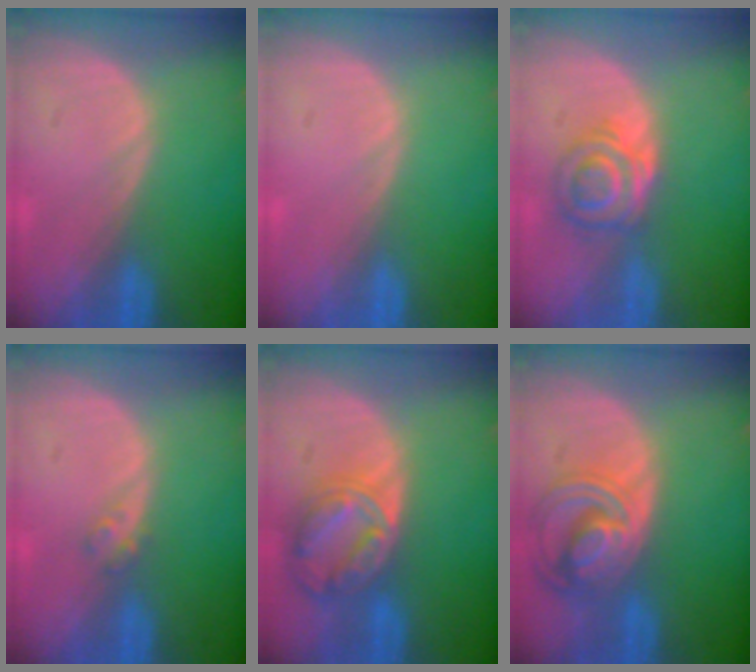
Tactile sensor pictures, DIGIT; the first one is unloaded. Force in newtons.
{"total": 0.0}
{"total": 5.5, "press": 5.2, "slide": 1.8}
{"total": 1.6, "press": 1.4, "slide": 0.8}
{"total": 8.3, "press": 7.0, "slide": 4.4}
{"total": 8.5, "press": 7.4, "slide": 4.3}